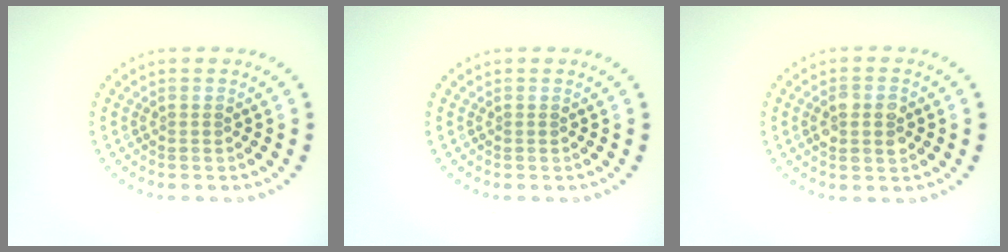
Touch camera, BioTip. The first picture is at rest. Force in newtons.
{"total": 0.0}
{"total": 2.9, "press": 2.8, "slide": 0.3}